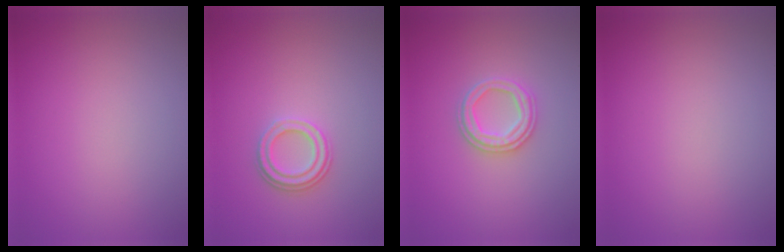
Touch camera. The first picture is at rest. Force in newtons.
{"total": 2.4, "press": 2.0, "slide": 1.3}
{"total": 2.8, "press": 2.6, "slide": 1.0}
{"total": 0.0}